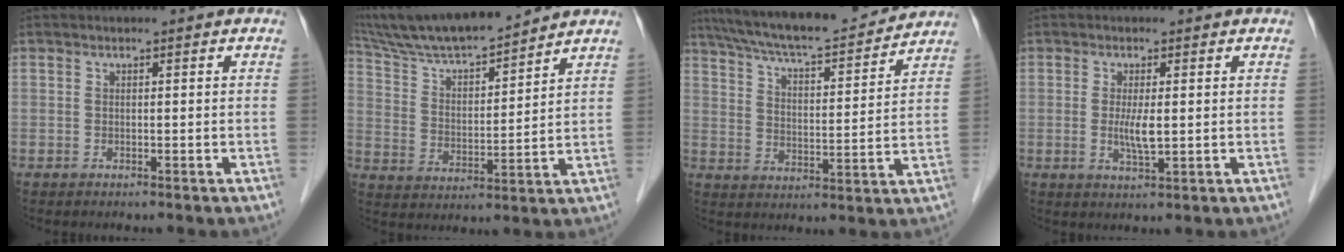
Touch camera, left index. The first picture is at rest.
{"total": 15.4, "force": [13.9, 1.3, 6.4], "torque": [-0.121, 0.014, 0.248]}
{"total": 18.0, "force": [16.3, 2.3, 7.3], "torque": [-0.127, 0.017, 0.248]}
{"total": 3.3, "force": [0.1, 0.5, 3.3], "torque": [-0.067, -0.007, 0.004]}